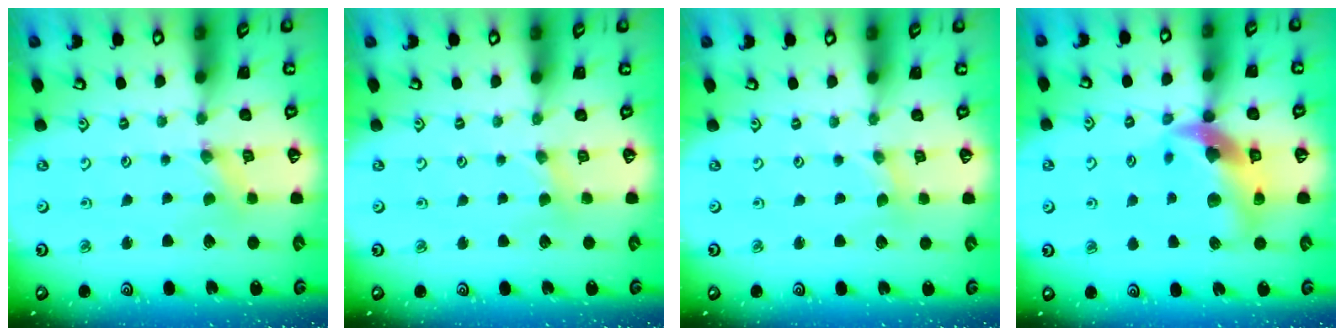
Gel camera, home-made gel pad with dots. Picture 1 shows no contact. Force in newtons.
{"total": 2.3, "press": 2.3, "slide": 0.3}
{"total": 0.0}
{"total": 14.0, "press": 13.9, "slide": 1.9}